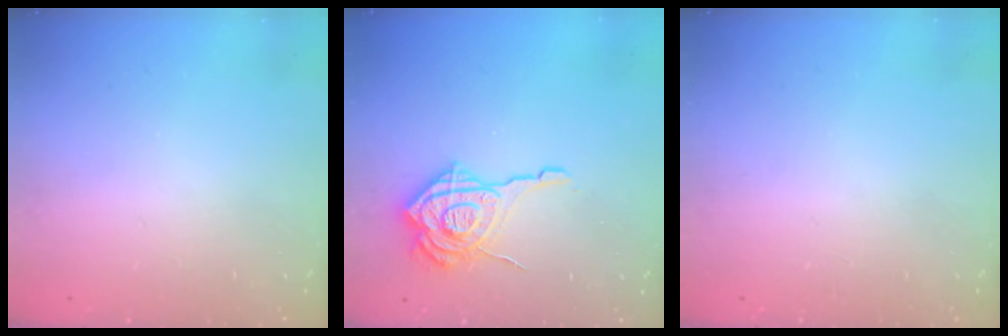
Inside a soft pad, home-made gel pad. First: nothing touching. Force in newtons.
{"total": 15.4, "press": 15.3, "slide": 1.5}
{"total": 0.0}